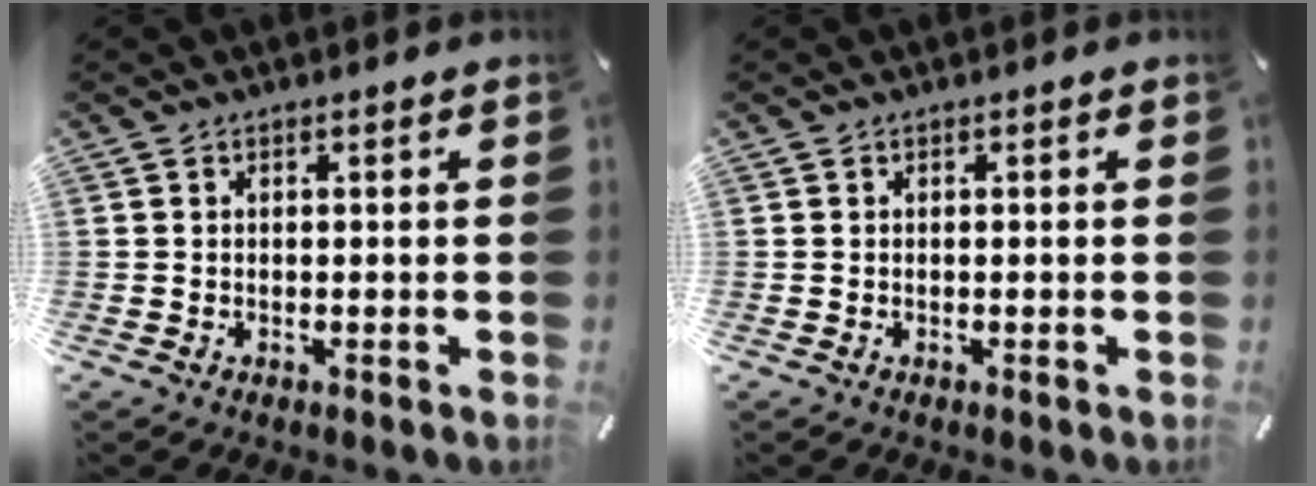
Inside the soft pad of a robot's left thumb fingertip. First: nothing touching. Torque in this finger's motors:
{"motor_torque": [0.00, 0.00, 0.02, -0.02, 0.00]}